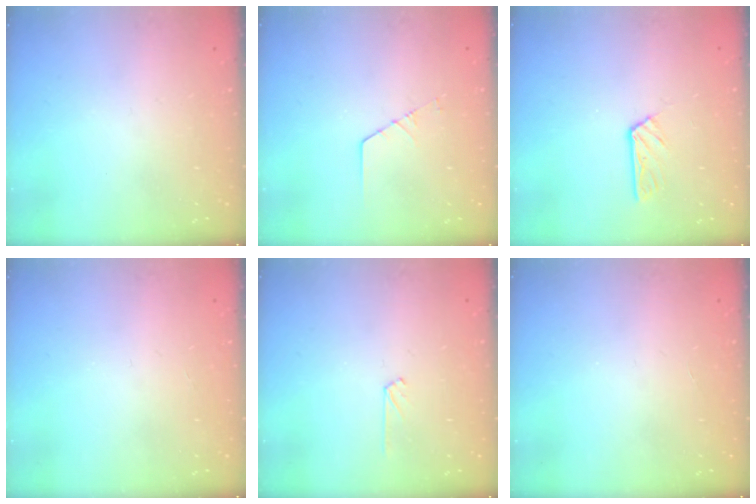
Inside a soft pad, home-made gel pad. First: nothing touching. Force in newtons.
{"total": 1.3, "press": 1.3, "slide": 0.1}
{"total": 4.0, "press": 4.0, "slide": 0.2}
{"total": 0.0}
{"total": 2.5, "press": 2.5, "slide": 0.3}
{"total": 0.0}